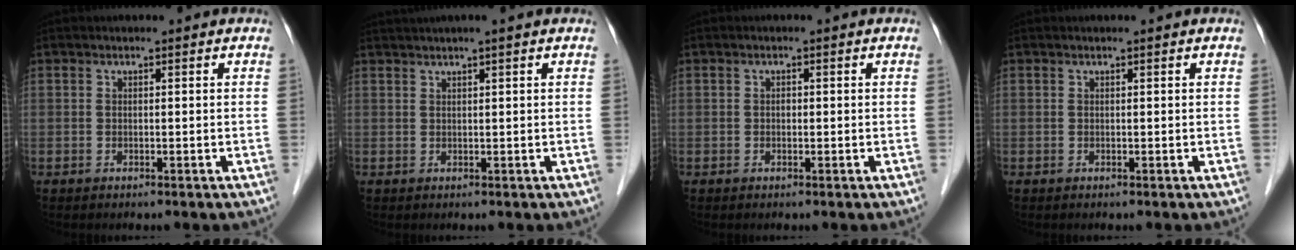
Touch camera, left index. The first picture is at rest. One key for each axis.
{"total": 3.4, "fx": 2.6, "fy": -0.8, "fz": 2.1, "tx": -0.030, "ty": 0.020, "tz": 0.048}
{"total": 0.5, "fx": -0.1, "fy": 0.3, "fz": 0.4, "tx": -0.007, "ty": 0.000, "tz": -0.003}
{"total": 0.0}